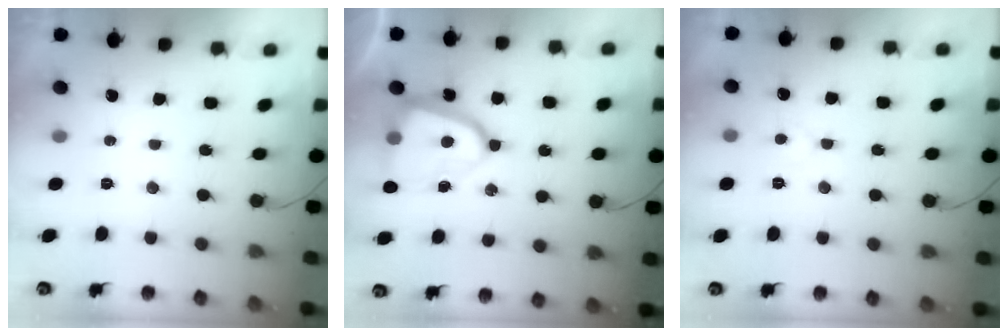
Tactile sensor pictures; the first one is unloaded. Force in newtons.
{"total": 14.4, "press": 14.4, "slide": 1.3}
{"total": 4.3, "press": 4.3, "slide": 0.4}